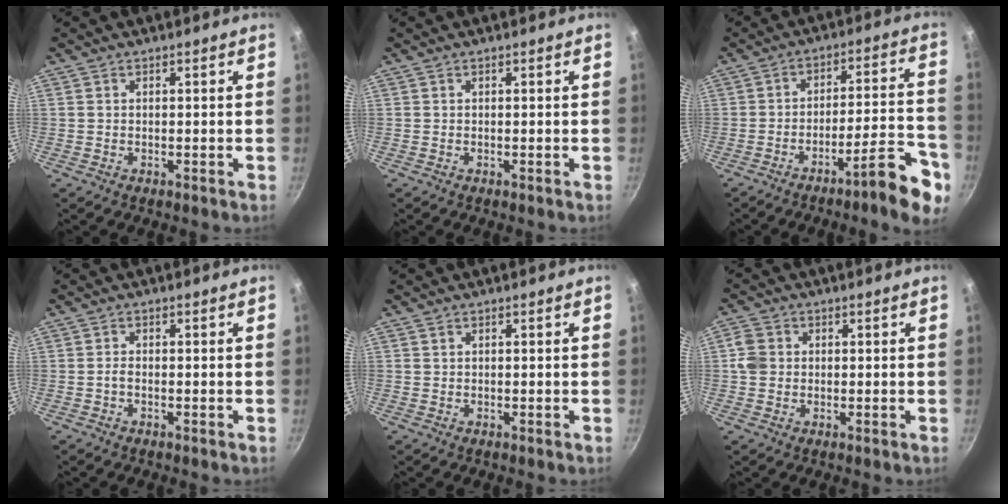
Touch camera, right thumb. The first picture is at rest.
{"total": 0.0}
{"total": 13.1, "force": [-7.5, 2.8, 10.4], "torque": [-0.127, 0.058, -0.104]}
{"total": 1.0, "force": [-0.5, 0.4, 0.7], "torque": [-0.018, 0.006, -0.012]}
{"total": 0.0}
{"total": 4.0, "force": [0.1, 3.5, 2.0], "torque": [-0.030, 0.007, -0.006]}